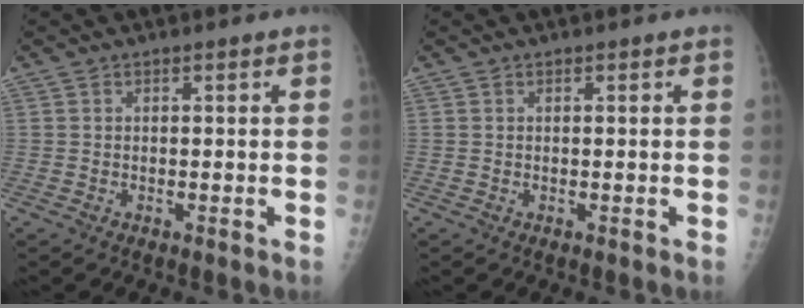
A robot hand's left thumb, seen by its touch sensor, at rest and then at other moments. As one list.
[{"total": 0.0}]